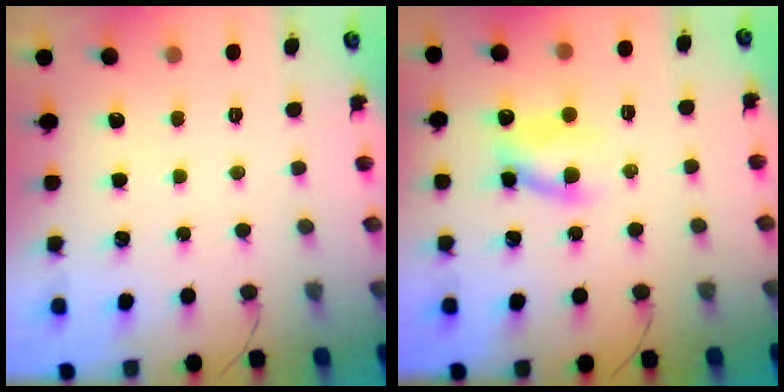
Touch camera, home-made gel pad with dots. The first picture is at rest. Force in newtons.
{"total": 7.9, "press": 7.9, "slide": 0.7}